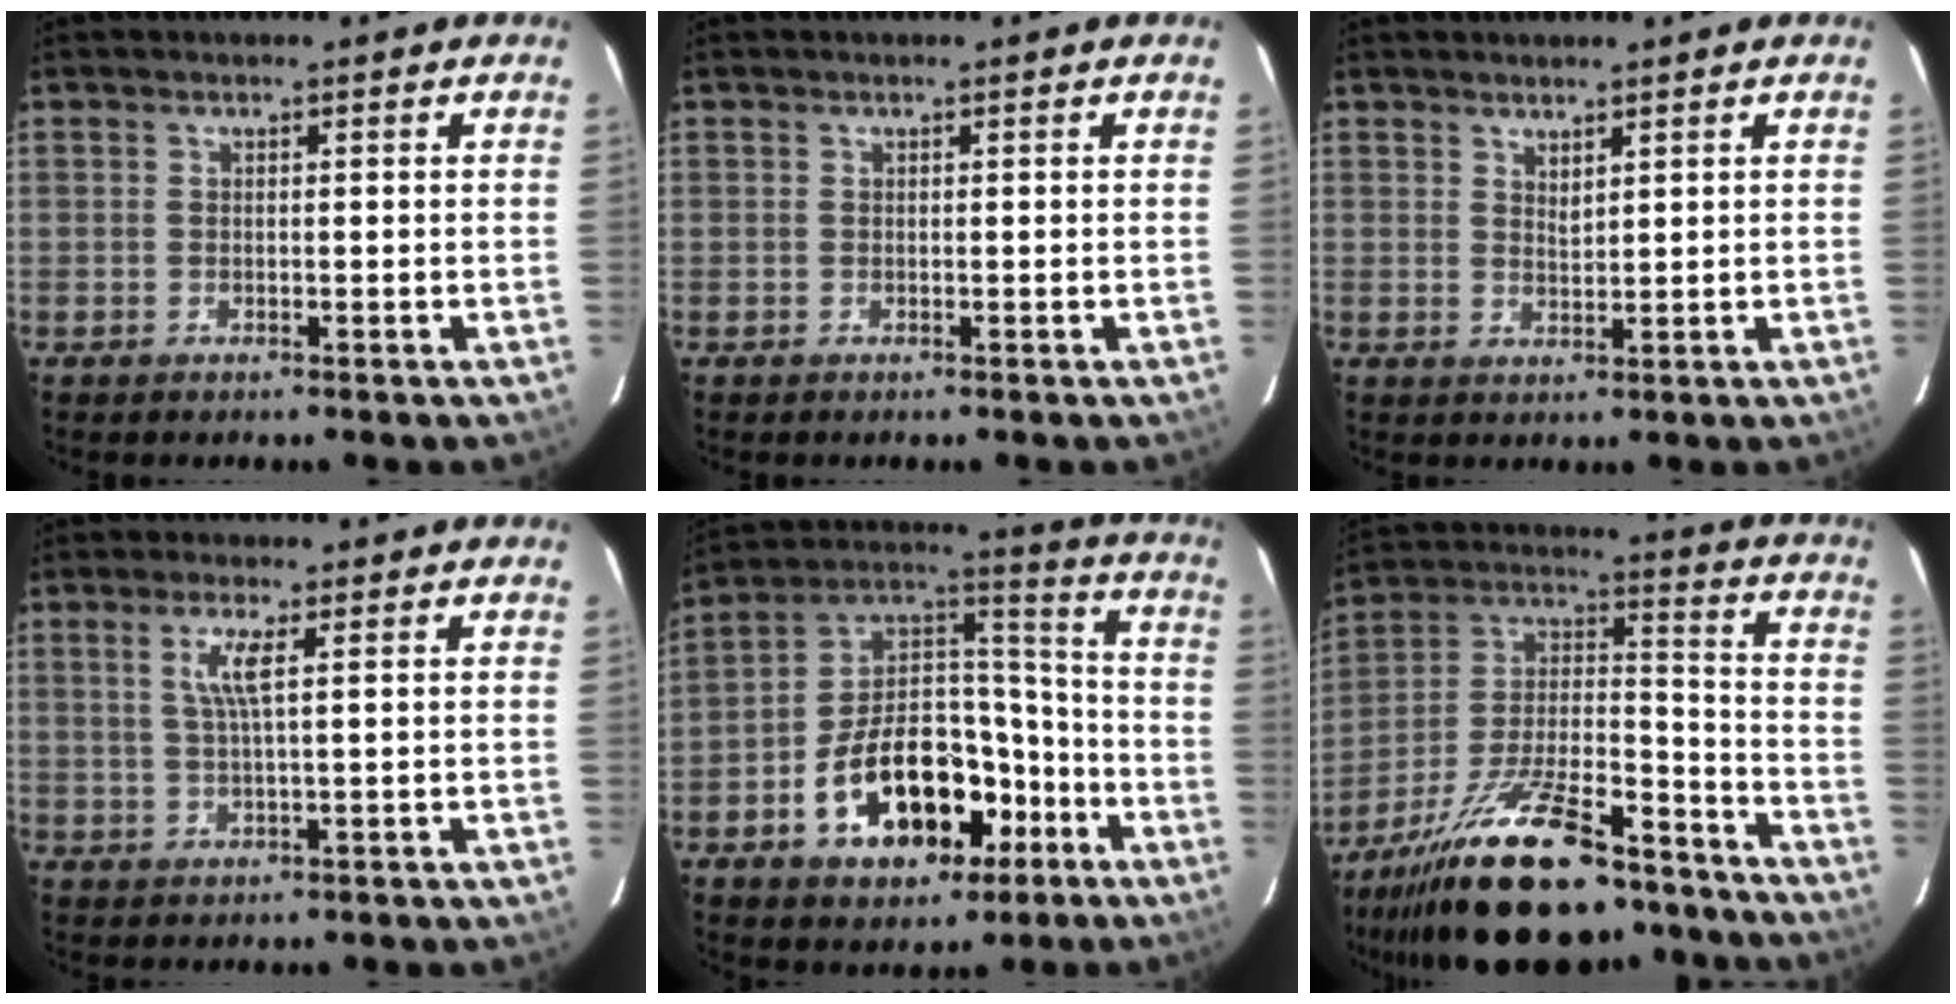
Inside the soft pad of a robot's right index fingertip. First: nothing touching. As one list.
[{"total": 0.0}, {"total": 1.9, "force": [1.6, 0.5, 0.9], "torque": [-0.014, -0.001, 0.029]}, {"total": 3.8, "force": [1.2, -0.1, 3.6], "torque": [-0.072, -0.001, 0.024]}, {"total": 20.6, "force": [-8.9, 12.2, 14.1], "torque": [-0.264, 0.045, -0.127]}, {"total": 27.7, "force": [-20.6, 9.6, 15.9], "torque": [-0.292, -0.001, -0.314]}]